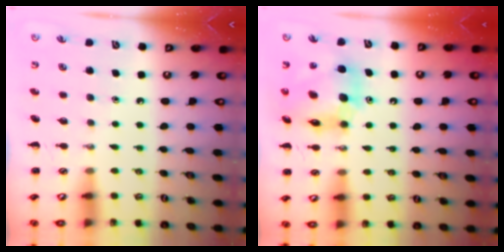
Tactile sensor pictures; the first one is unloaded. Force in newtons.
{"total": 12.1, "press": 11.5, "slide": 3.5}